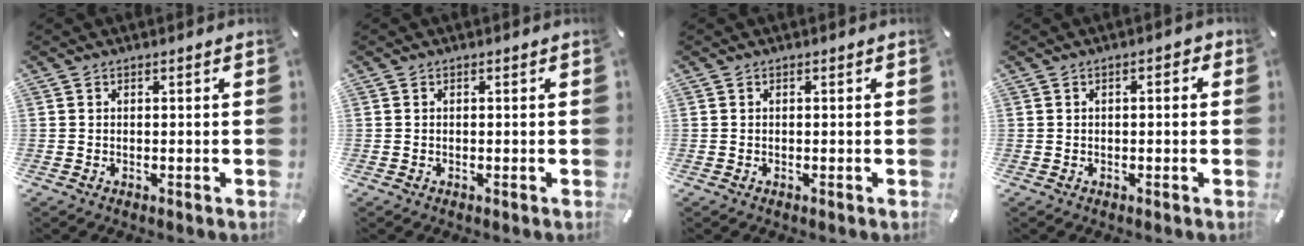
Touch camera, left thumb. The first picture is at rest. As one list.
[{"total": 0.0}, {"total": 0.0}, {"total": 1.8, "force": [-0.4, 0.8, 1.6], "torque": [-0.027, 0.006, -0.008]}]